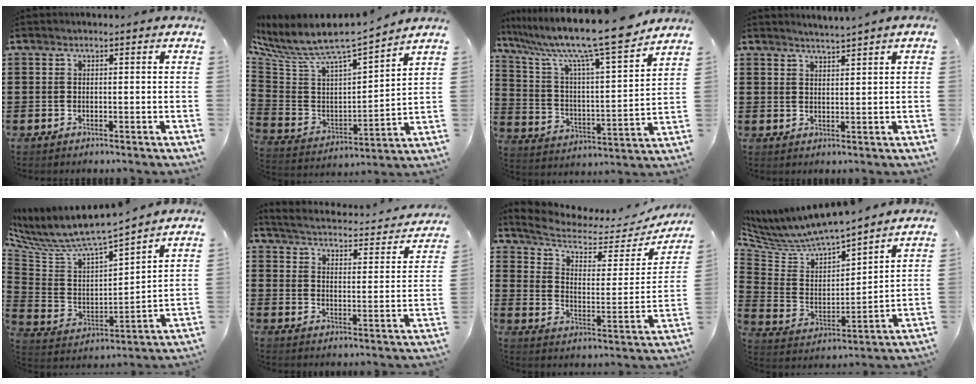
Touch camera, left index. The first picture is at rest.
{"total": 6.5, "force": [5.5, 1.4, 3.1], "torque": [-0.091, -0.051, 0.085]}
{"total": 12.3, "force": [10.3, 0.3, 6.9], "torque": [-0.162, -0.069, 0.165]}
{"total": 2.0, "force": [1.9, -0.5, 0.1], "torque": [-0.006, -0.004, 0.037]}
{"total": 6.6, "force": [6.0, 1.2, 2.4], "torque": [-0.081, -0.052, 0.097]}
{"total": 2.8, "force": [2.7, -0.2, 0.6], "torque": [-0.033, -0.027, 0.036]}
{"total": 5.2, "force": [4.1, 2.0, 2.6], "torque": [-0.075, -0.028, 0.066]}
{"total": 6.5, "force": [6.2, 1.4, 1.3], "torque": [-0.065, -0.051, 0.102]}